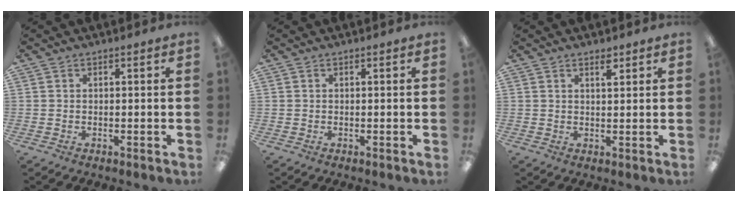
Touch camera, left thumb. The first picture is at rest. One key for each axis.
{"total": 0.0}
{"total": 2.4, "fx": 1.9, "fy": 0.7, "fz": 1.3, "tx": -0.015, "ty": -0.006, "tz": 0.030}